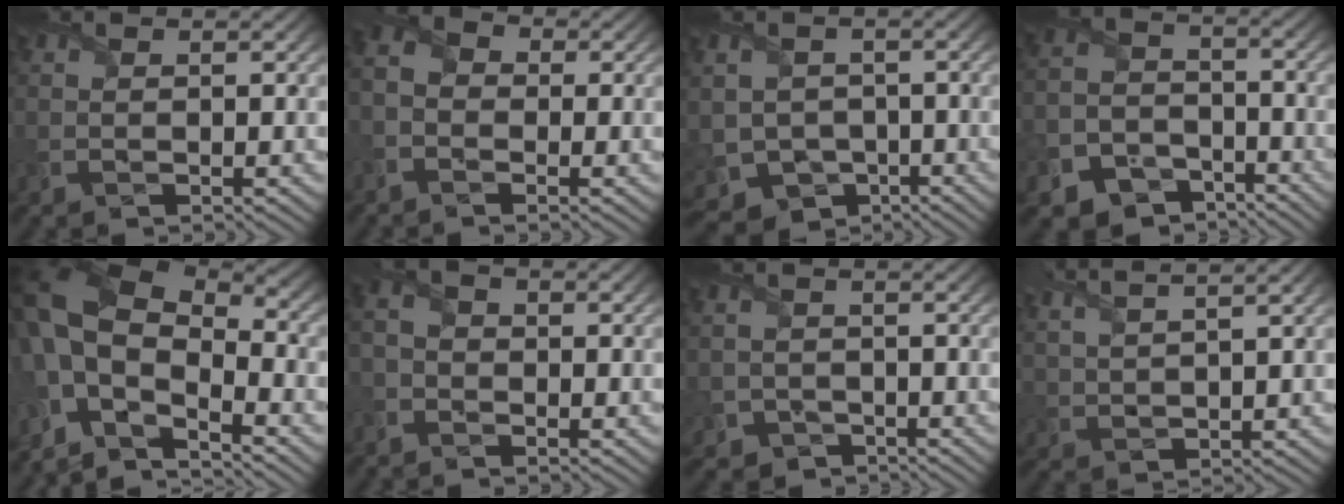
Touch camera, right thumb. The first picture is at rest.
{"total": 4.6, "force": [-1.8, 3.5, 2.4], "torque": [-0.059, 0.003, -0.044]}
{"total": 8.2, "force": [-3.4, 6.4, 3.9], "torque": [-0.106, -0.031, -0.063]}
{"total": 9.2, "force": [-6.6, 5.8, 2.8], "torque": [-0.075, -0.024, -0.120]}
{"total": 13.2, "force": [-1.9, 7.4, 10.8], "torque": [-0.253, -0.022, -0.025]}
{"total": 2.9, "force": [-1.9, 1.9, 1.3], "torque": [-0.028, 0.004, -0.045]}
{"total": 4.4, "force": [-3.1, 3.0, 0.7], "torque": [-0.017, -0.009, -0.060]}
{"total": 6.1, "force": [4.7, 0.7, 3.9], "torque": [-0.101, 0.019, 0.088]}